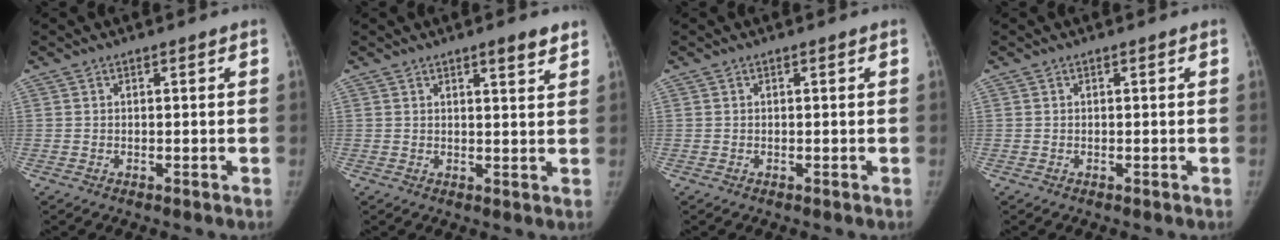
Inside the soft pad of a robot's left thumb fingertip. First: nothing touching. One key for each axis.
{"total": 3.8, "fx": 2.7, "fy": 0.7, "fz": 2.5, "tx": -0.029, "ty": -0.018, "tz": 0.037}
{"total": 0.0}
{"total": 0.0}